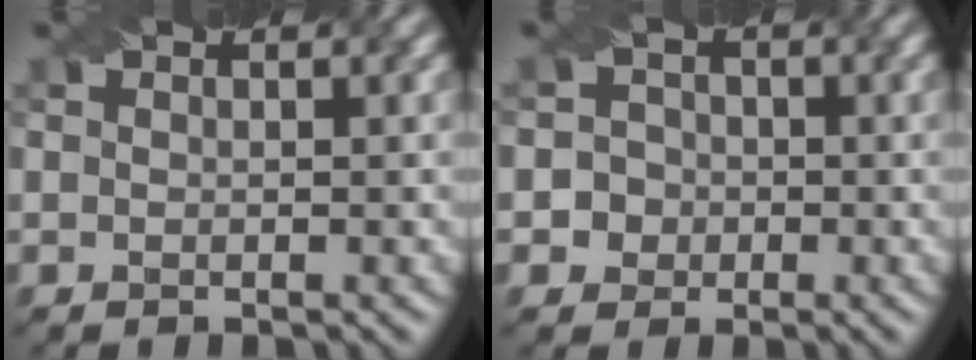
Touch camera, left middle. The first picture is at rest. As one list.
[{"total": 3.3, "force": [-0.7, 3.3, 0.3], "torque": [0.020, 0.019, -0.029]}]